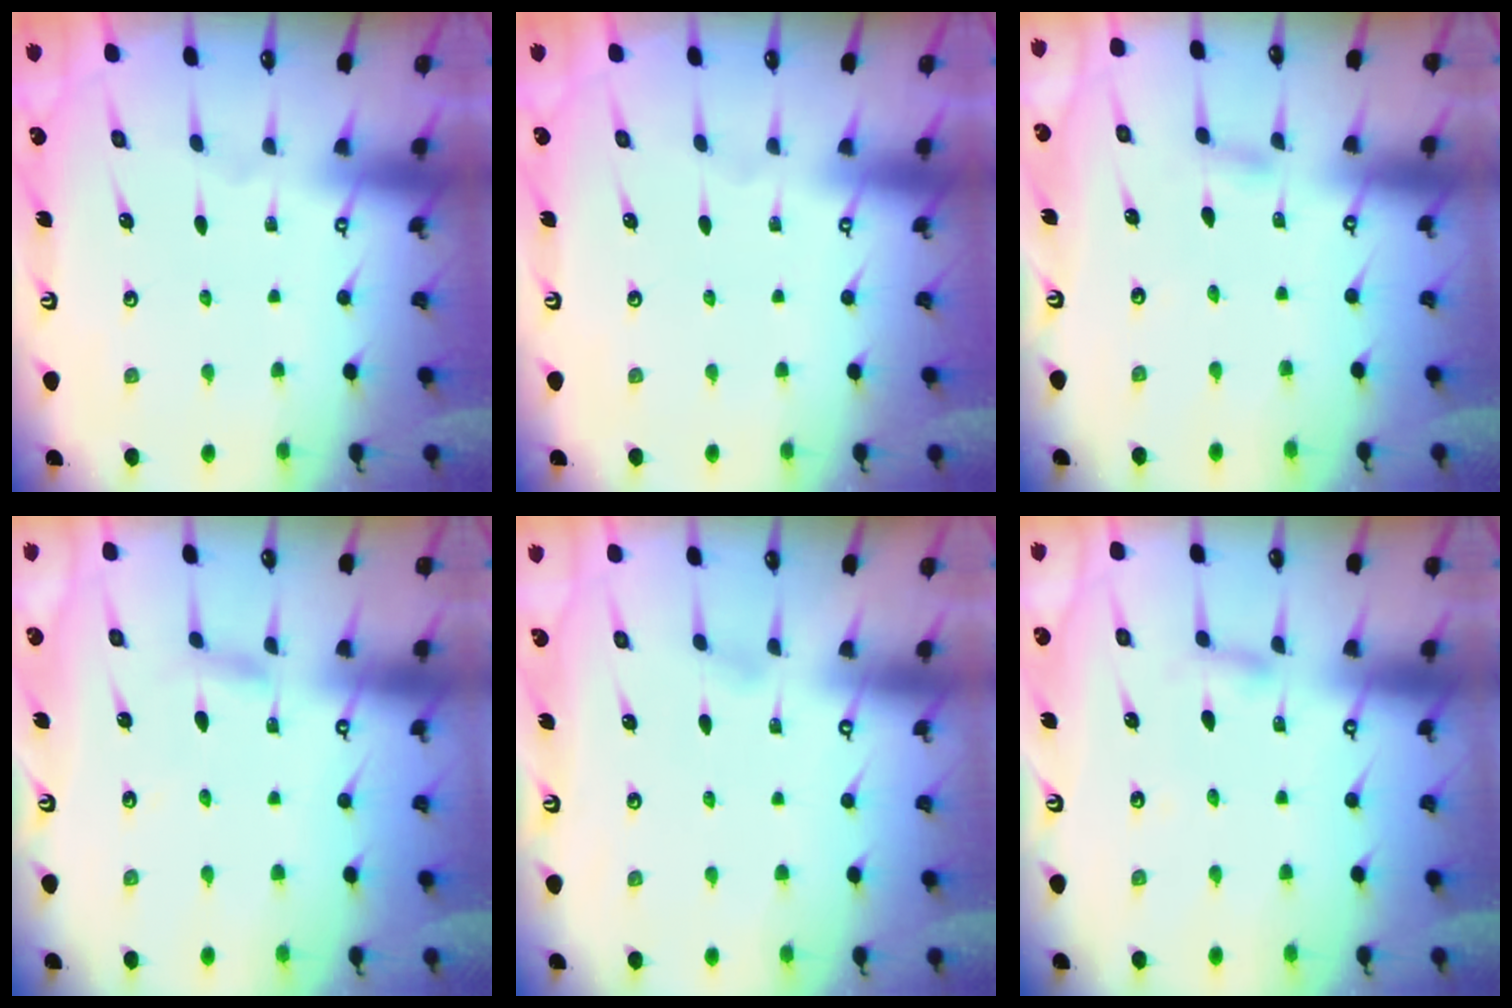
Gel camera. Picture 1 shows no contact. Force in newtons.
{"total": 0.0}
{"total": 2.8, "press": 2.8, "slide": 0.3}
{"total": 2.8, "press": 2.8, "slide": 0.4}
{"total": 0.9, "press": 0.9, "slide": 0.1}
{"total": 2.7, "press": 2.7, "slide": 0.3}